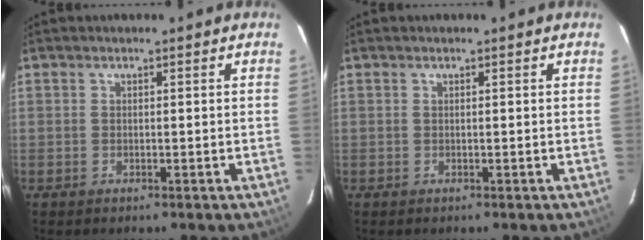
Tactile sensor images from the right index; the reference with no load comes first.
{"total": 0.0}